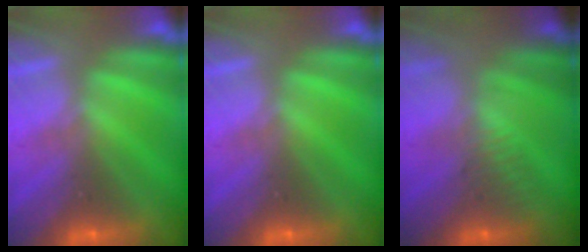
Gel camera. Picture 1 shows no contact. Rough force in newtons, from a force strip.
{"total": 0.0}
{"total": 2.8}